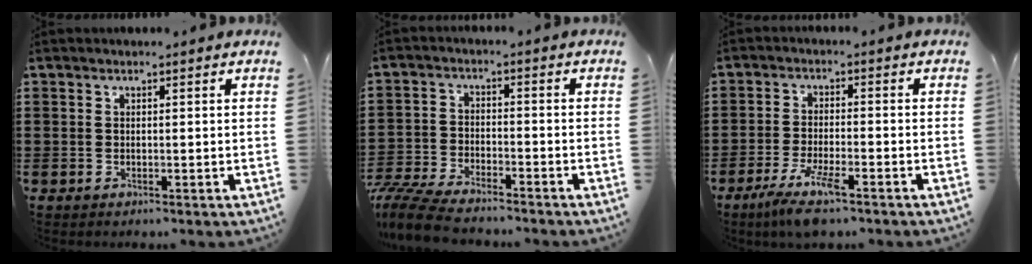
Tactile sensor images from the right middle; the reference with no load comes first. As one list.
[{"total": 6.8, "force": [-6.4, 0.9, 2.2], "torque": [-0.065, -0.003, -0.129]}, {"total": 6.2, "force": [-4.2, 0.8, 4.5], "torque": [-0.105, -0.021, -0.081]}]